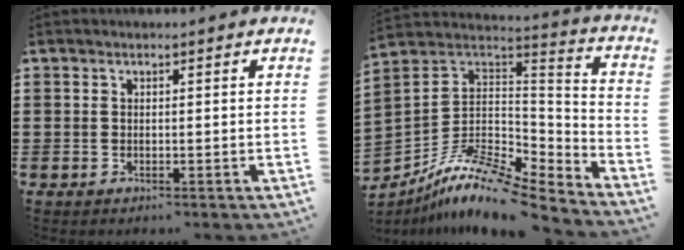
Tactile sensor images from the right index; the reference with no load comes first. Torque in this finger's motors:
{"motor_torque": [0.06, 0.27, 0.24, 0.07]}